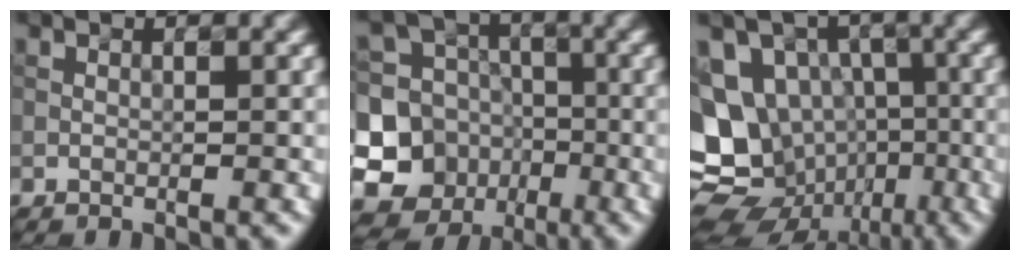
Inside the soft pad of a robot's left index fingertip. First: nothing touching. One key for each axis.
{"total": 12.1, "fx": -4.1, "fy": 10.9, "fz": 3.1, "tx": -0.068, "ty": -0.021, "tz": -0.076}
{"total": 13.1, "fx": -3.0, "fy": 11.4, "fz": 5.7, "tx": -0.123, "ty": 0.001, "tz": -0.047}